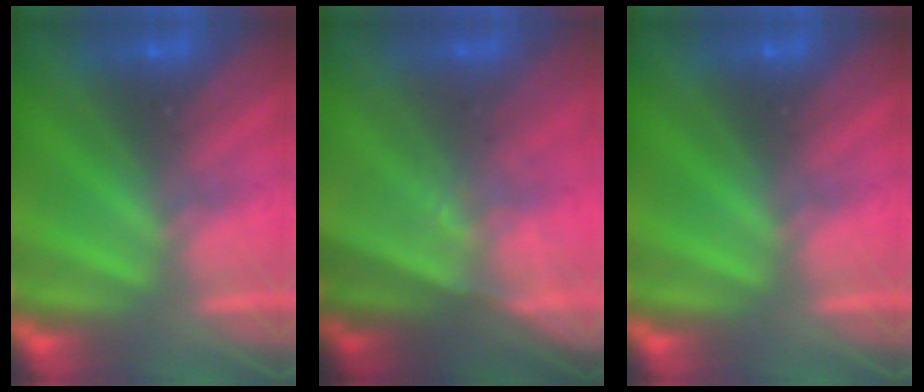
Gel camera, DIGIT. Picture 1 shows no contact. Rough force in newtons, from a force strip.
{"total": 1.4}
{"total": 0.0}